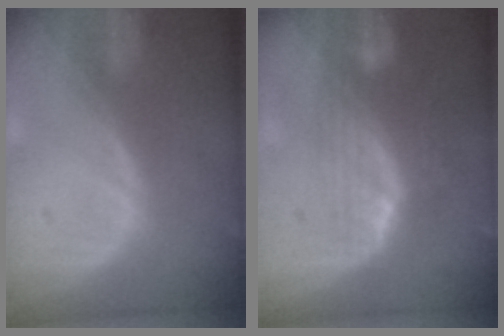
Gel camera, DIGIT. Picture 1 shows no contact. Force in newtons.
{"total": 7.4, "press": 6.6, "slide": 3.3}